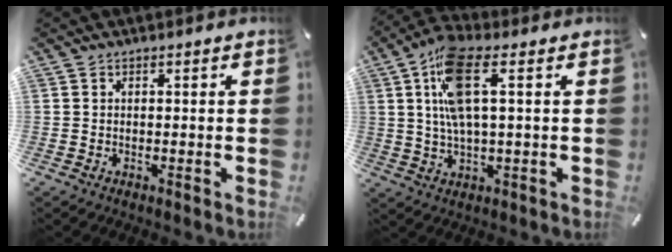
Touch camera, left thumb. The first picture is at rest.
{"total": 11.4, "force": [3.0, 3.8, 10.3], "torque": [-0.224, -0.003, 0.050]}